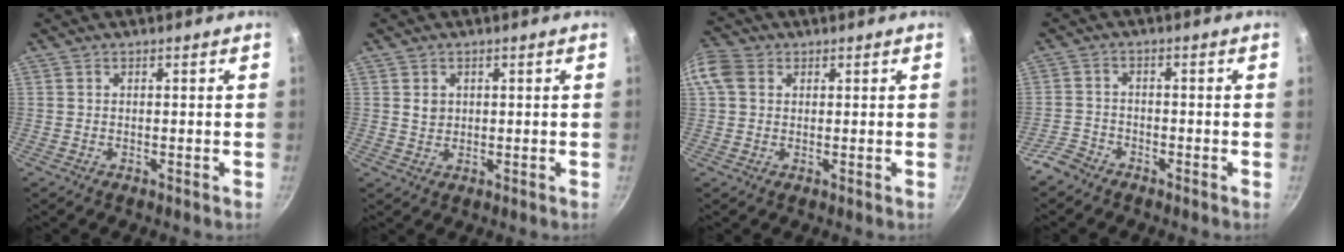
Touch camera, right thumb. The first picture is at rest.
{"total": 2.3, "force": [0.6, 1.9, 1.1], "torque": [-0.010, 0.001, 0.012]}
{"total": 5.4, "force": [1.5, 4.2, 3.1], "torque": [-0.060, 0.008, 0.019]}
{"total": 3.7, "force": [-3.1, 1.9, 0.8], "torque": [-0.015, 0.031, -0.063]}